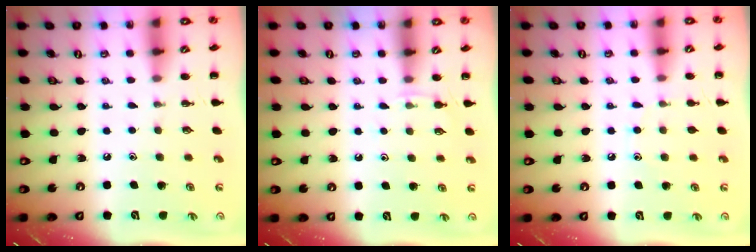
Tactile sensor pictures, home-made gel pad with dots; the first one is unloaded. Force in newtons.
{"total": 4.4, "press": 4.2, "slide": 1.4}
{"total": 6.5, "press": 6.1, "slide": 2.3}